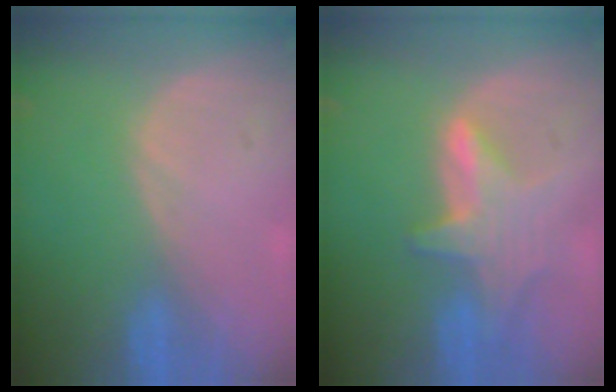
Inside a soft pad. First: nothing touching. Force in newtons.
{"total": 6.7, "press": 6.2, "slide": 2.3}